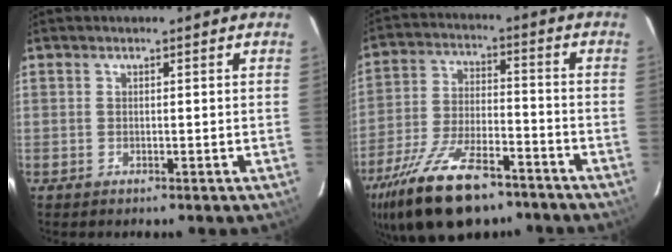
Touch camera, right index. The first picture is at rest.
{"total": 20.6, "force": [-14.5, 8.3, 12.0], "torque": [-0.246, -0.030, -0.242]}